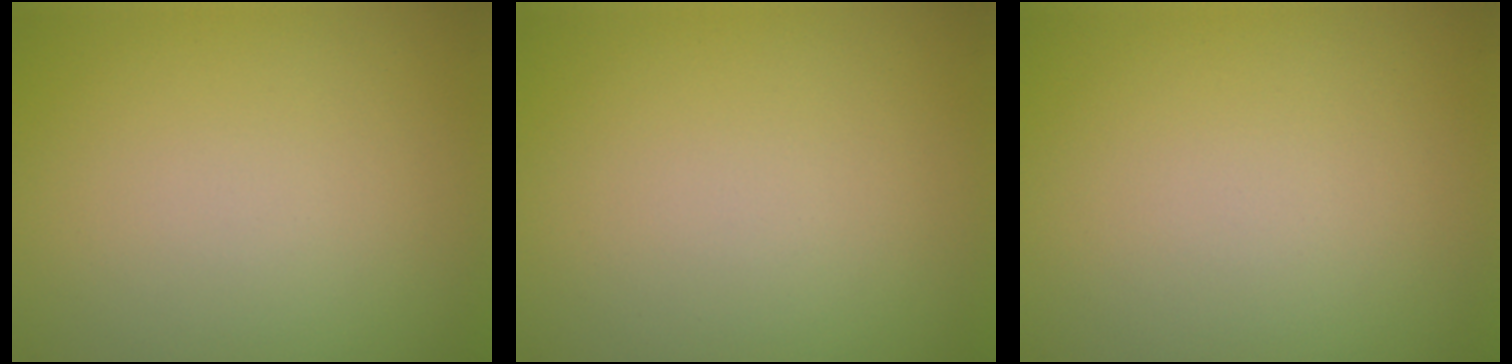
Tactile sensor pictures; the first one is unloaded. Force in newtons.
{"total": 0.0}
{"total": 0.0}